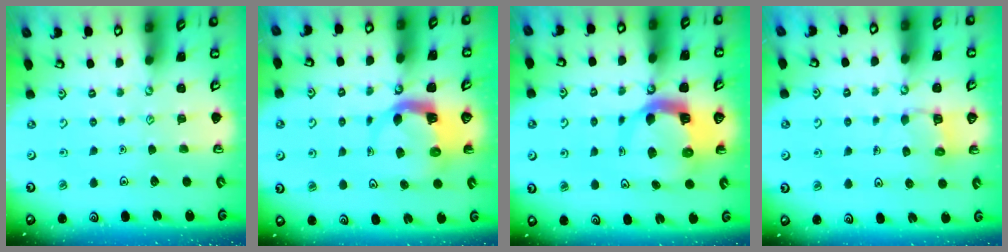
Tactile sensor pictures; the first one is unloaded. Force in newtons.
{"total": 4.4, "press": 4.3, "slide": 0.8}
{"total": 8.5, "press": 8.4, "slide": 1.3}
{"total": 7.7, "press": 7.7, "slide": 0.2}